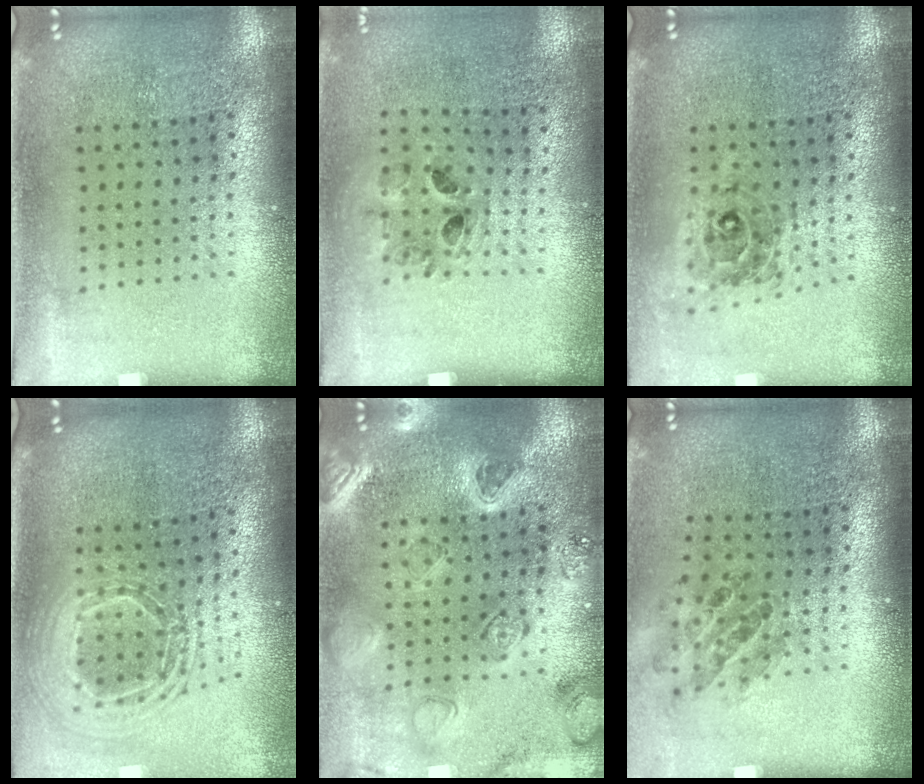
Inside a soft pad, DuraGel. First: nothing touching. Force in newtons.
{"total": 0.9, "press": 0.8, "slide": 0.2}
{"total": 0.6, "press": 0.6, "slide": 0.2}
{"total": 2.1, "press": 1.7, "slide": 1.3}
{"total": 2.3, "press": 2.2, "slide": 0.2}
{"total": 0.9, "press": 0.9, "slide": 0.0}